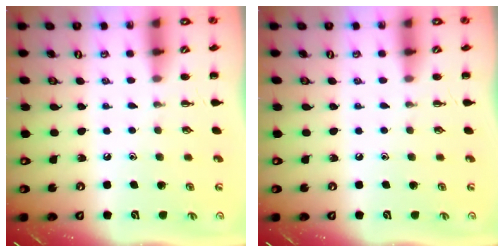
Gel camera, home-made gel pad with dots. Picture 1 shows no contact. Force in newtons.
{"total": 0.0}